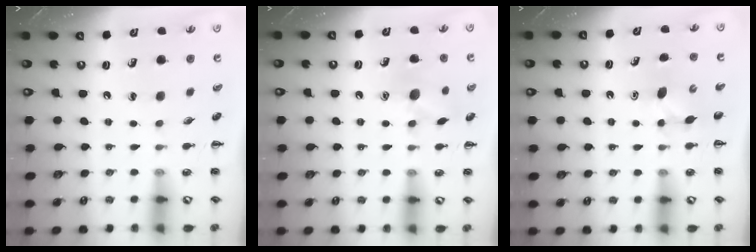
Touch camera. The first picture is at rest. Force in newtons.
{"total": 9.8, "press": 9.7, "slide": 0.9}
{"total": 3.3, "press": 3.2, "slide": 0.9}